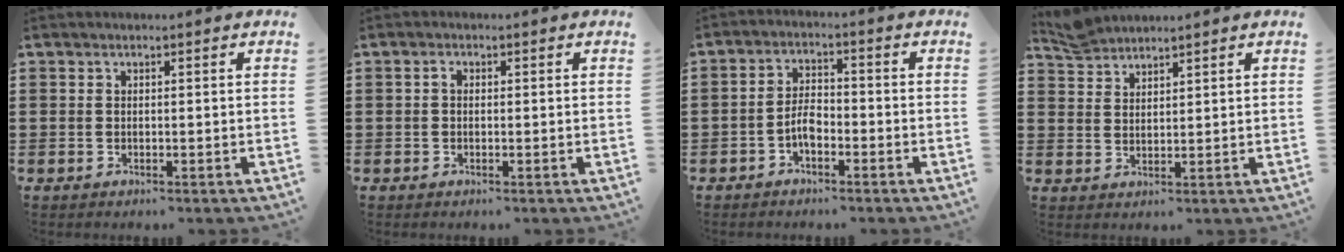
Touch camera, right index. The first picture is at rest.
{"total": 0.9, "force": [-0.1, 0.6, 0.7], "torque": [-0.014, 0.003, -0.003]}
{"total": 3.8, "force": [-1.8, 1.9, 2.8], "torque": [-0.066, 0.003, -0.039]}
{"total": 3.2, "force": [3.1, 0.5, 0.2], "torque": [-0.013, -0.002, 0.061]}